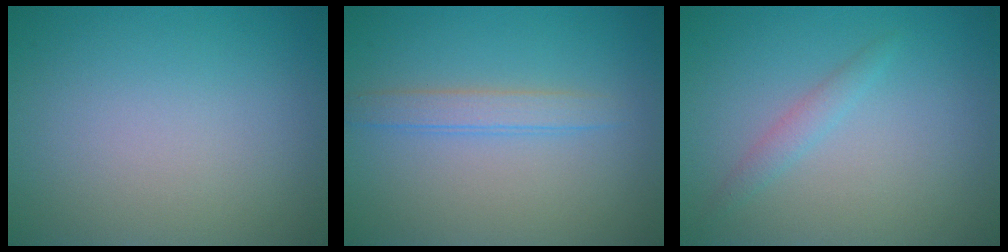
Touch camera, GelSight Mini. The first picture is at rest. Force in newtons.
{"total": 1.9, "press": 1.9, "slide": 0.2}
{"total": 1.3, "press": 1.3, "slide": 0.1}